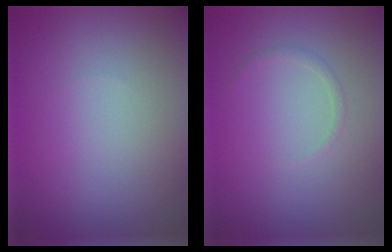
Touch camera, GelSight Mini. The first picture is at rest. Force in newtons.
{"total": 0.7, "press": 0.7, "slide": 0.1}